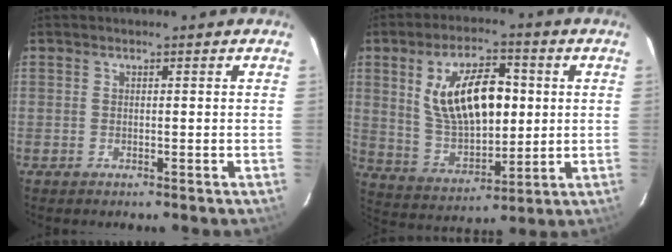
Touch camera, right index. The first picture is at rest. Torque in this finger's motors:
{"motor_torque": [1.29, 0.84, 0.40, 0.21]}